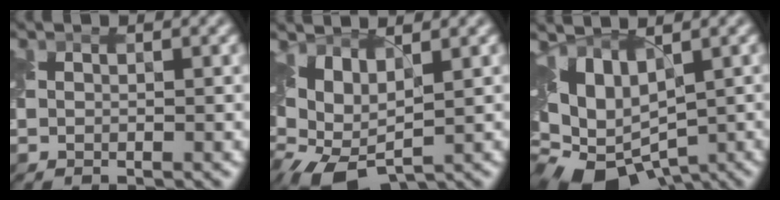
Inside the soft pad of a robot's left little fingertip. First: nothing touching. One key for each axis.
{"total": 6.1, "fx": 1.0, "fy": 3.3, "fz": 5.1, "tx": -0.111, "ty": -0.002, "tz": 0.021}
{"total": 9.3, "fx": -2.0, "fy": 5.7, "fz": 7.0, "tx": -0.124, "ty": -0.018, "tz": -0.023}